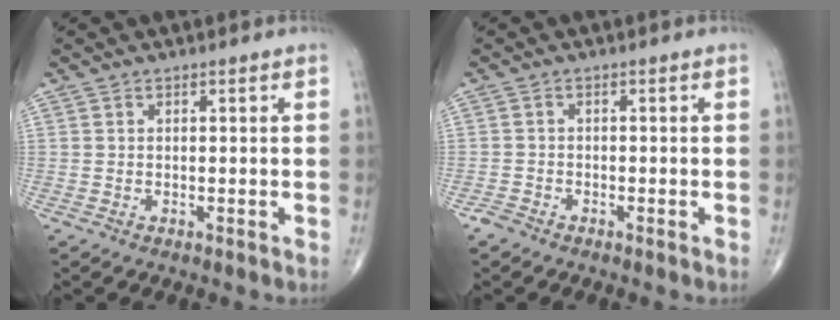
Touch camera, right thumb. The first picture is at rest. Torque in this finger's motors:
{"motor_torque": [0.35, 0.01, -0.26, -0.53, 0.03]}